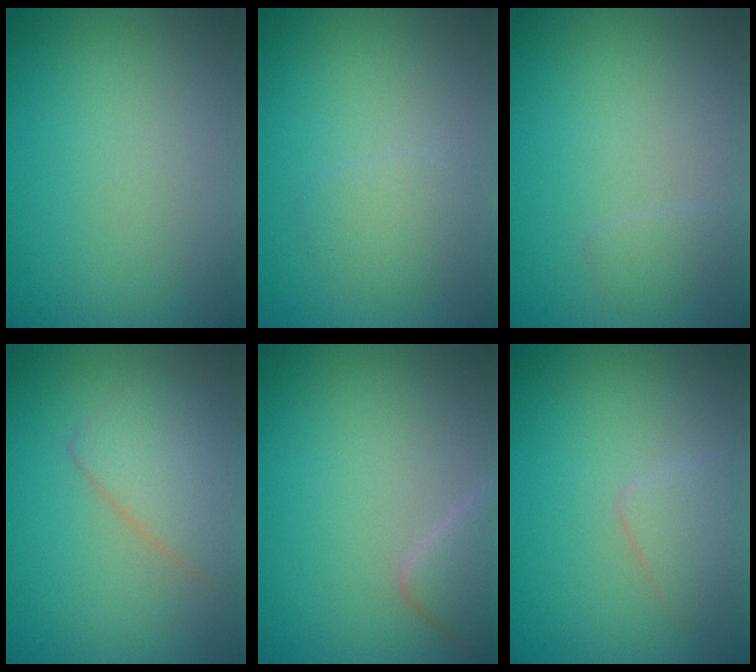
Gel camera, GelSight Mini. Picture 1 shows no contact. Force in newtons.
{"total": 1.6, "press": 1.6, "slide": 0.1}
{"total": 0.9, "press": 0.9, "slide": 0.0}
{"total": 3.1, "press": 3.1, "slide": 0.3}
{"total": 2.7, "press": 2.7, "slide": 0.2}
{"total": 1.6, "press": 1.6, "slide": 0.0}